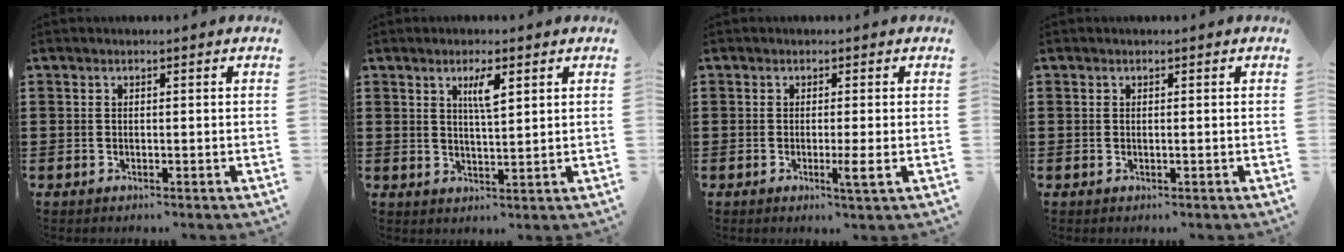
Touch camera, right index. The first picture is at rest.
{"total": 3.8, "force": [1.8, 0.8, 3.2], "torque": [-0.061, 0.003, 0.026]}
{"total": 2.7, "force": [-0.8, -0.3, 2.6], "torque": [-0.044, -0.011, -0.015]}
{"total": 0.0}